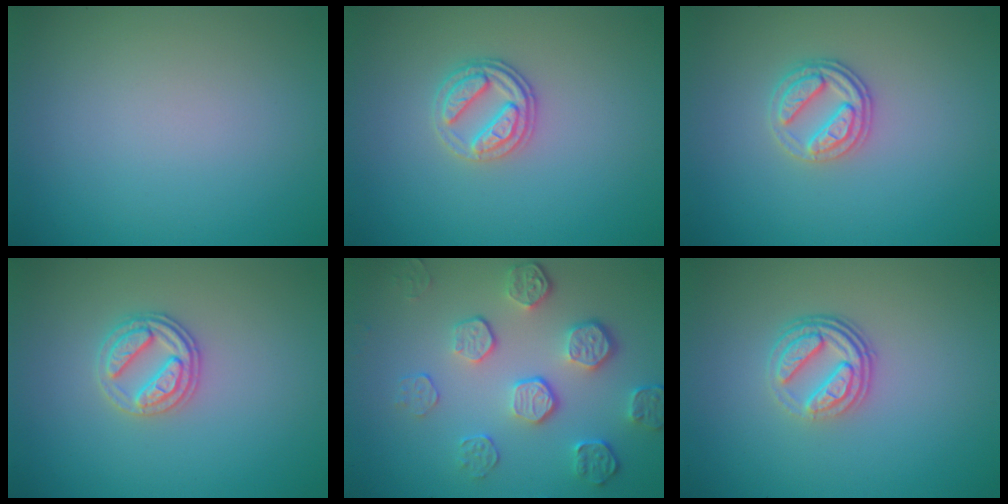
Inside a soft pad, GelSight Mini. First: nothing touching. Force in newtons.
{"total": 2.6, "press": 2.5, "slide": 0.8}
{"total": 2.7, "press": 2.6, "slide": 0.8}
{"total": 2.6, "press": 2.6, "slide": 0.6}
{"total": 5.2, "press": 3.7, "slide": 3.6}
{"total": 3.9, "press": 2.8, "slide": 2.7}